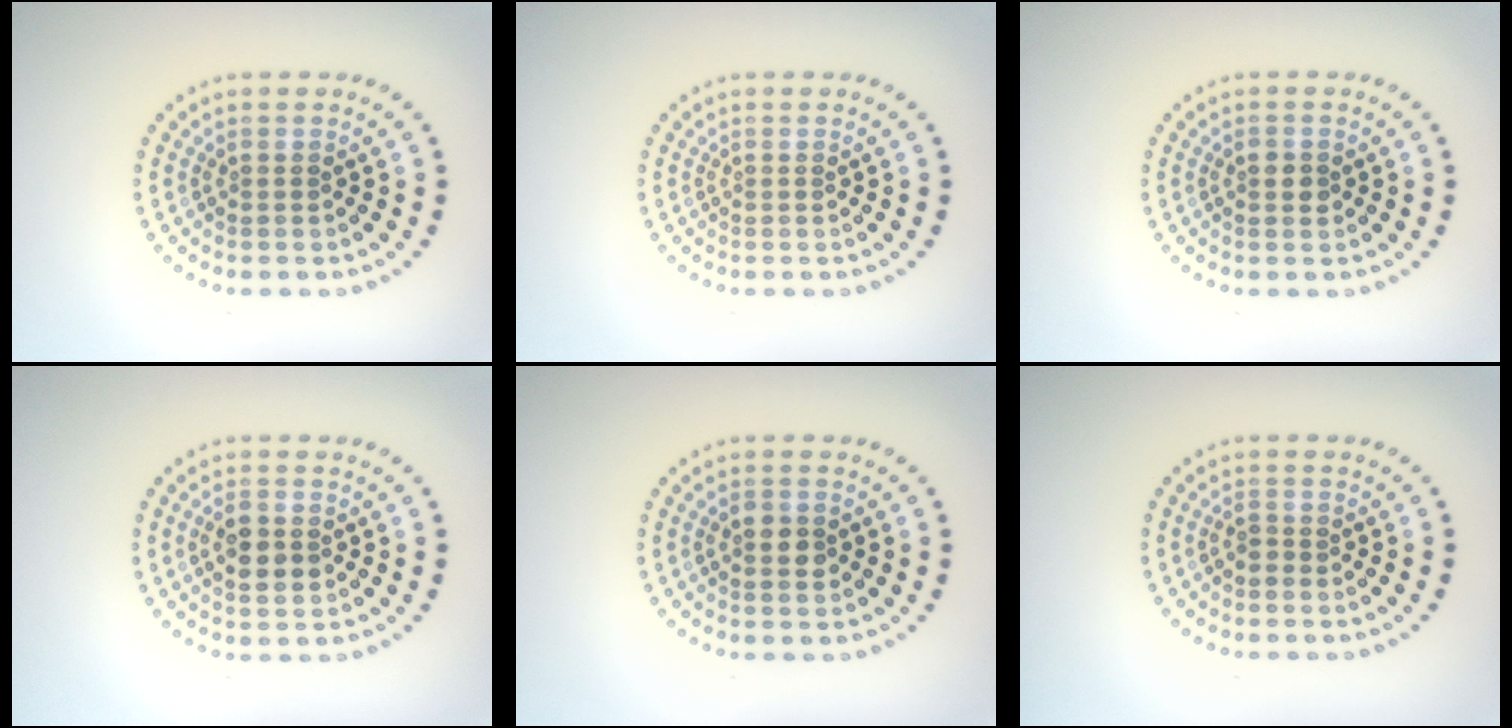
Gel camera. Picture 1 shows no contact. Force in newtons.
{"total": 0.0}
{"total": 0.9, "press": 0.9, "slide": 0.1}
{"total": 2.3, "press": 2.3, "slide": 0.3}
{"total": 2.2, "press": 2.2, "slide": 0.1}
{"total": 0.7, "press": 0.4, "slide": 0.5}